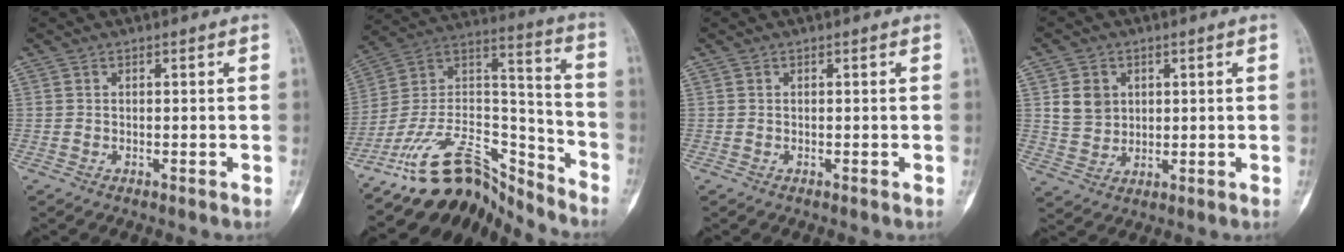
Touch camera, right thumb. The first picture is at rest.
{"total": 19.4, "force": [-16.3, 7.6, 7.2], "torque": [-0.089, 0.139, -0.290]}
{"total": 0.0}
{"total": 6.1, "force": [1.8, 5.2, 2.8], "torque": [-0.030, -0.011, 0.042]}